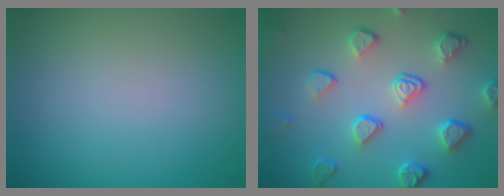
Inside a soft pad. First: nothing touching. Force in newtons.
{"total": 5.1, "press": 4.2, "slide": 2.9}